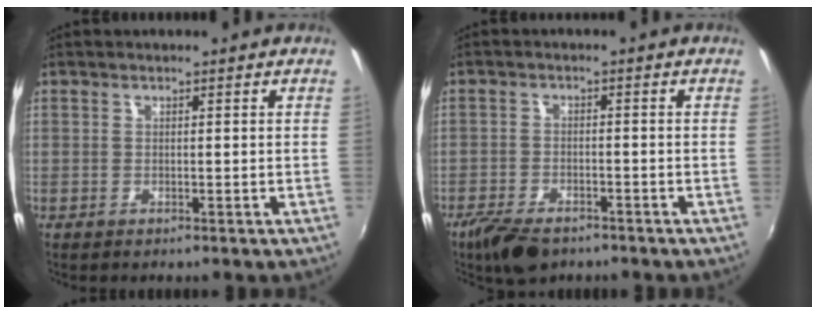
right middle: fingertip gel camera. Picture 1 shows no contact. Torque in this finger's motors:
{"motor_torque": [0.92, -0.72, 0.26, 0.08]}